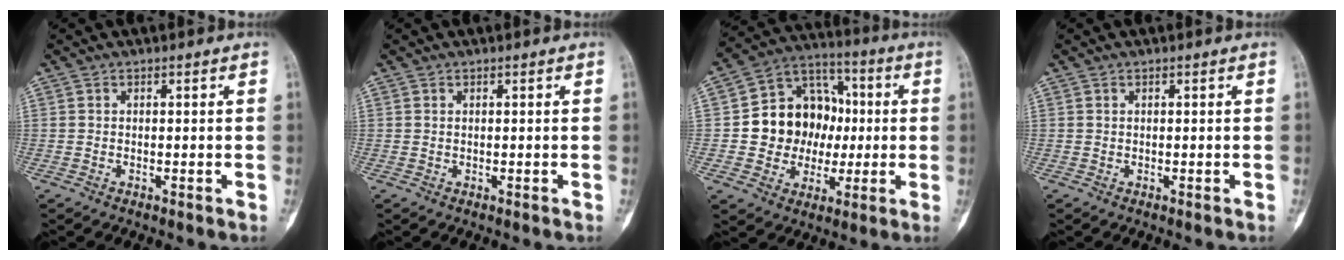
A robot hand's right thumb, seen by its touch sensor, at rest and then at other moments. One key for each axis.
{"total": 0.0}
{"total": 15.3, "fx": -0.1, "fy": 12.9, "fz": 8.2, "tx": -0.076, "ty": 0.033, "tz": 0.002}
{"total": 0.0}